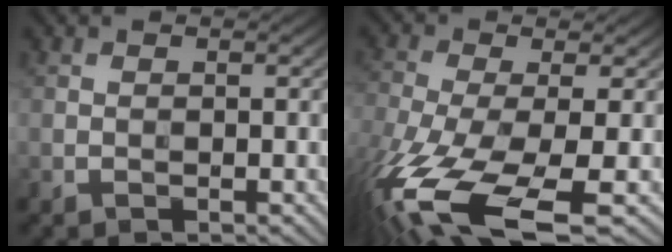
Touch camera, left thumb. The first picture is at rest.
{"total": 14.3, "force": [-6.8, 4.7, 11.7], "torque": [-0.281, -0.036, -0.114]}